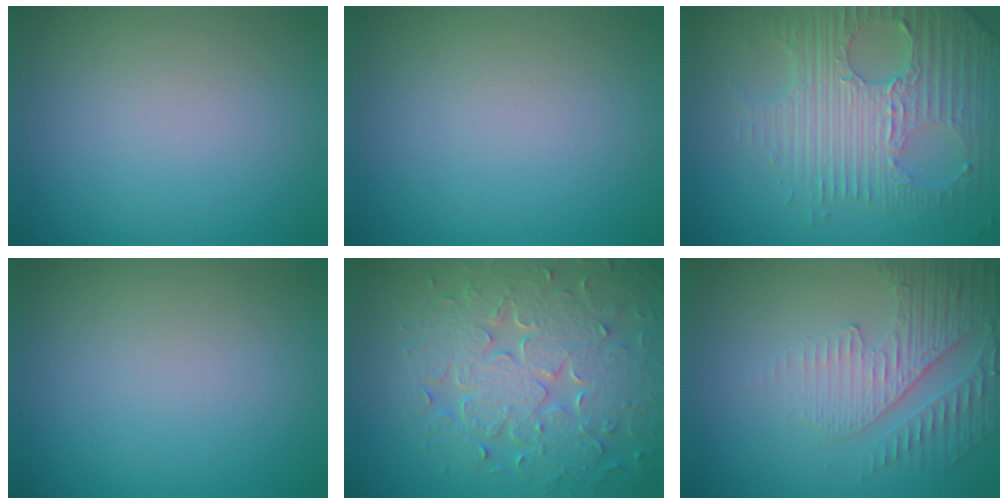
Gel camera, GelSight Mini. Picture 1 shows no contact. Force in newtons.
{"total": 0.0}
{"total": 7.6, "press": 5.2, "slide": 5.6}
{"total": 0.0}
{"total": 8.4, "press": 6.1, "slide": 5.8}
{"total": 5.1, "press": 3.3, "slide": 3.9}